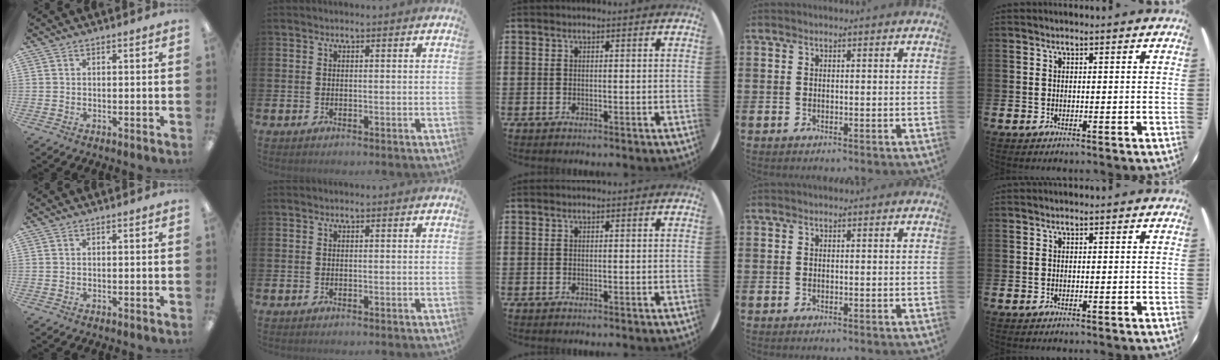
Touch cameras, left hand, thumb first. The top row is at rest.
{}